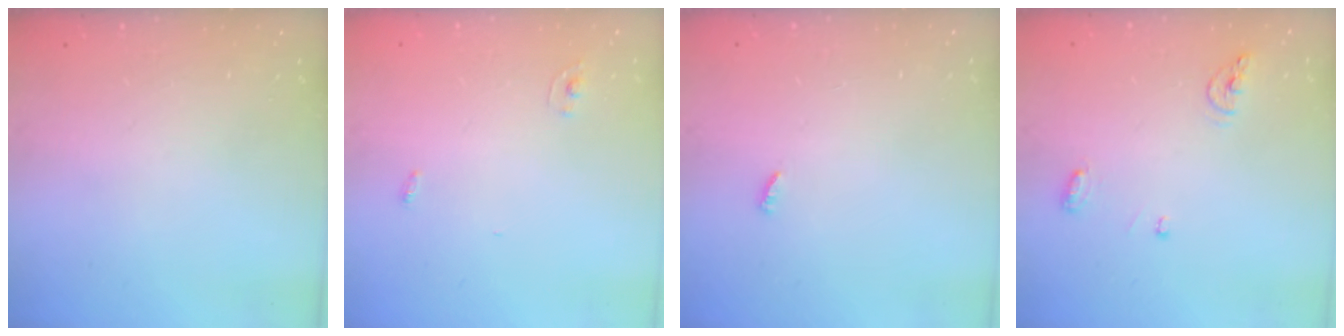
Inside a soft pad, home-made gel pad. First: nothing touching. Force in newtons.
{"total": 2.4, "press": 2.4, "slide": 0.2}
{"total": 1.9, "press": 1.9, "slide": 0.3}
{"total": 6.5, "press": 6.5, "slide": 0.5}